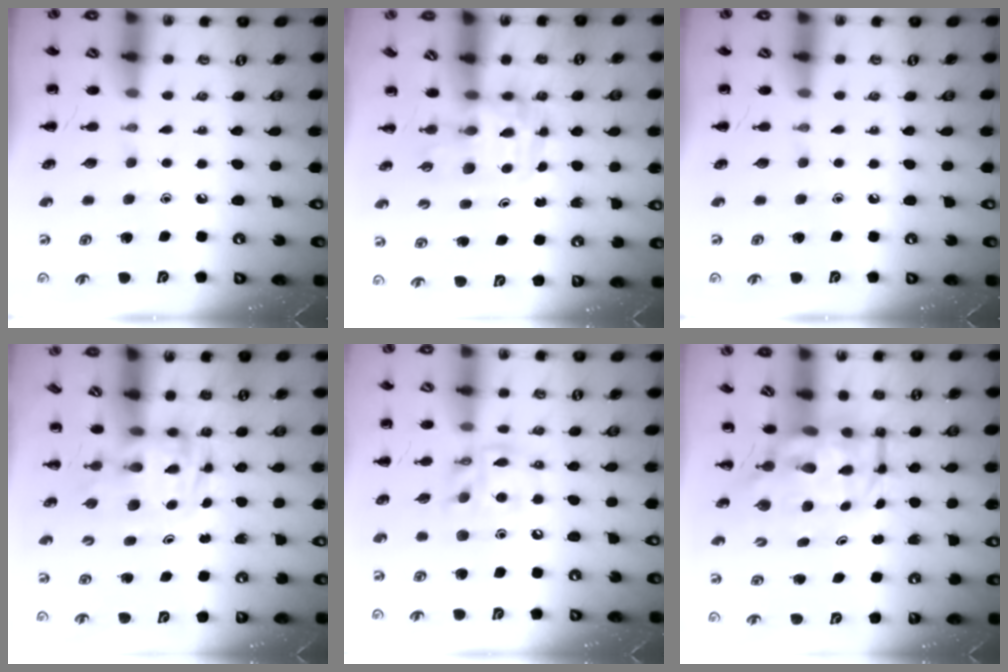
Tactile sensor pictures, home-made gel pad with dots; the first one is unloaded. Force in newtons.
{"total": 3.5, "press": 3.5, "slide": 0.6}
{"total": 0.0}
{"total": 2.8, "press": 2.8, "slide": 0.5}
{"total": 13.2, "press": 12.9, "slide": 2.8}
{"total": 6.6, "press": 6.3, "slide": 2.1}